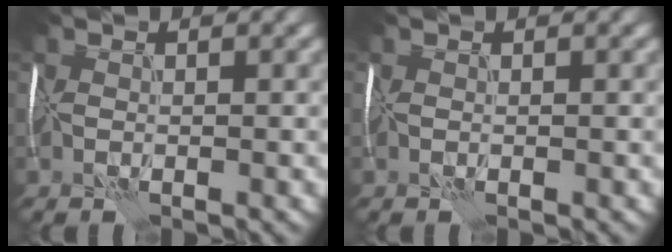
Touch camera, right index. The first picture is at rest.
{"total": 0.0}